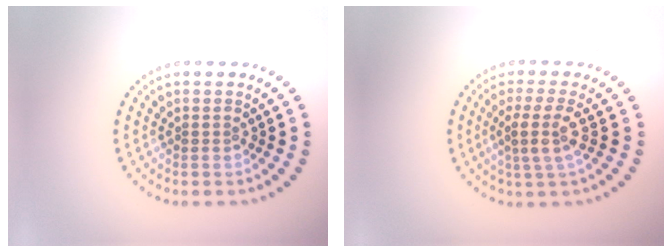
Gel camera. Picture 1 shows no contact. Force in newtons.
{"total": 2.9, "press": 2.4, "slide": 1.7}